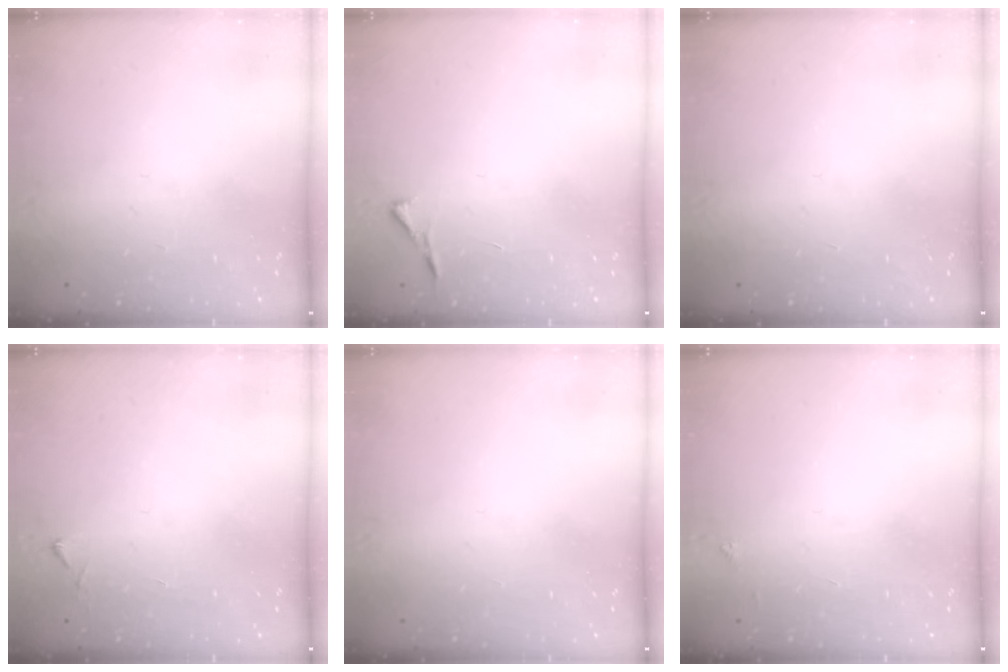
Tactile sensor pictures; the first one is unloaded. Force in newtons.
{"total": 3.5, "press": 3.4, "slide": 0.5}
{"total": 0.0}
{"total": 4.8, "press": 4.8, "slide": 0.6}
{"total": 0.0}
{"total": 2.0, "press": 2.0, "slide": 0.3}